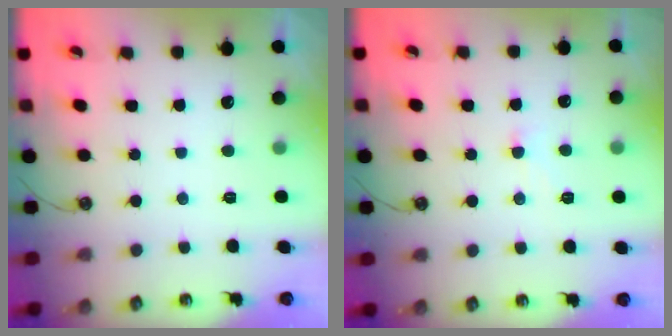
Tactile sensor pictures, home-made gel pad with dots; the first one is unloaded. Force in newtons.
{"total": 1.3, "press": 1.2, "slide": 0.5}